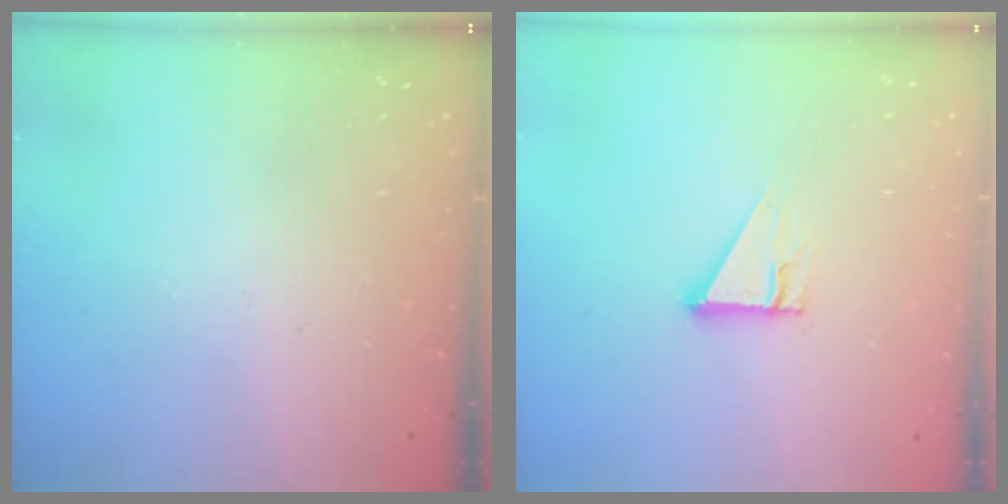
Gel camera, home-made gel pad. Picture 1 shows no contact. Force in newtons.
{"total": 4.3, "press": 4.3, "slide": 0.4}